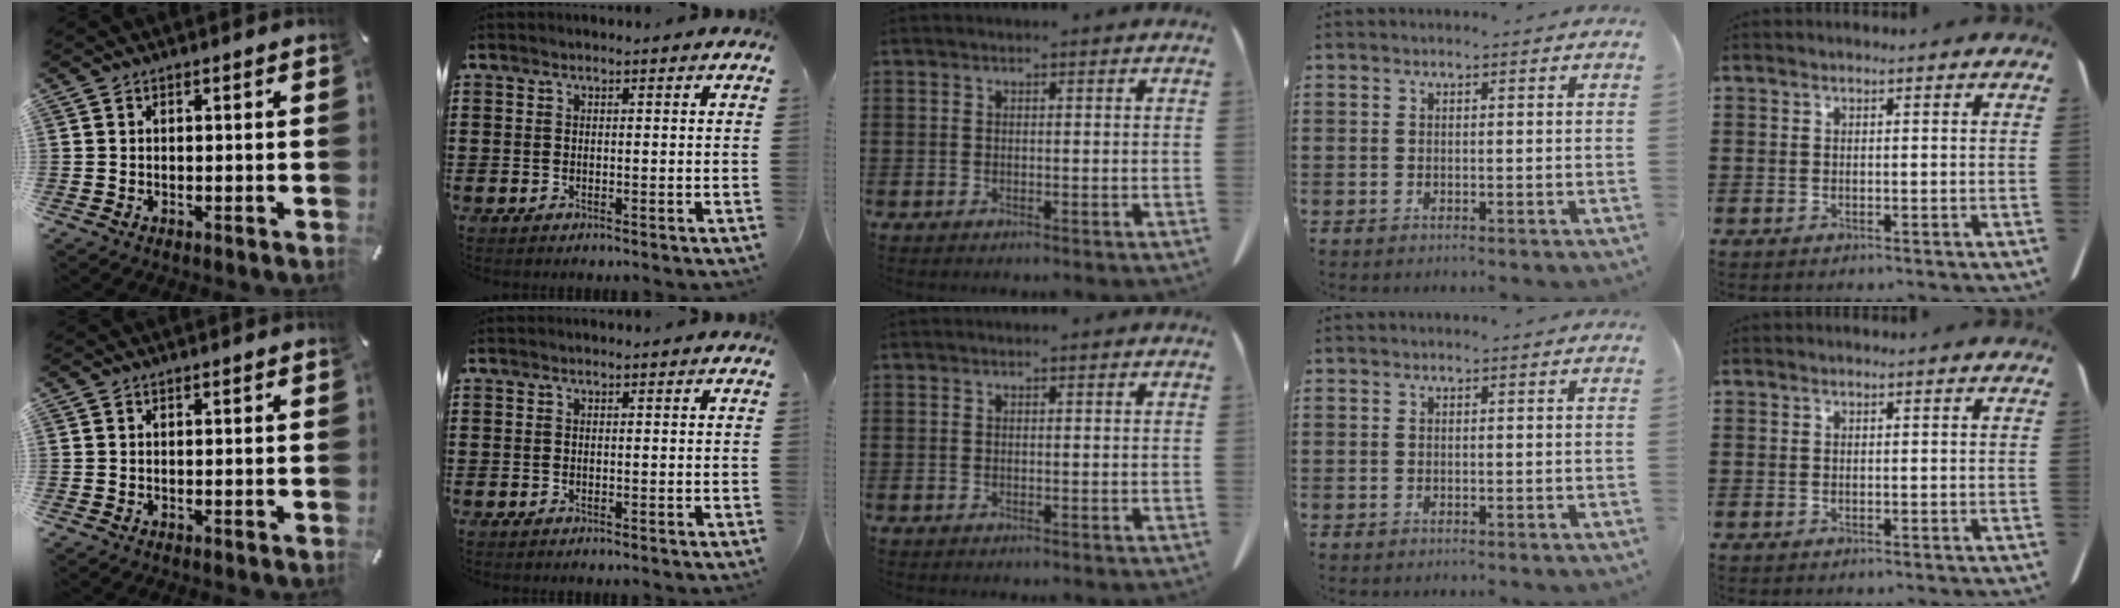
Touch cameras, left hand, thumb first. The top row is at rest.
{}